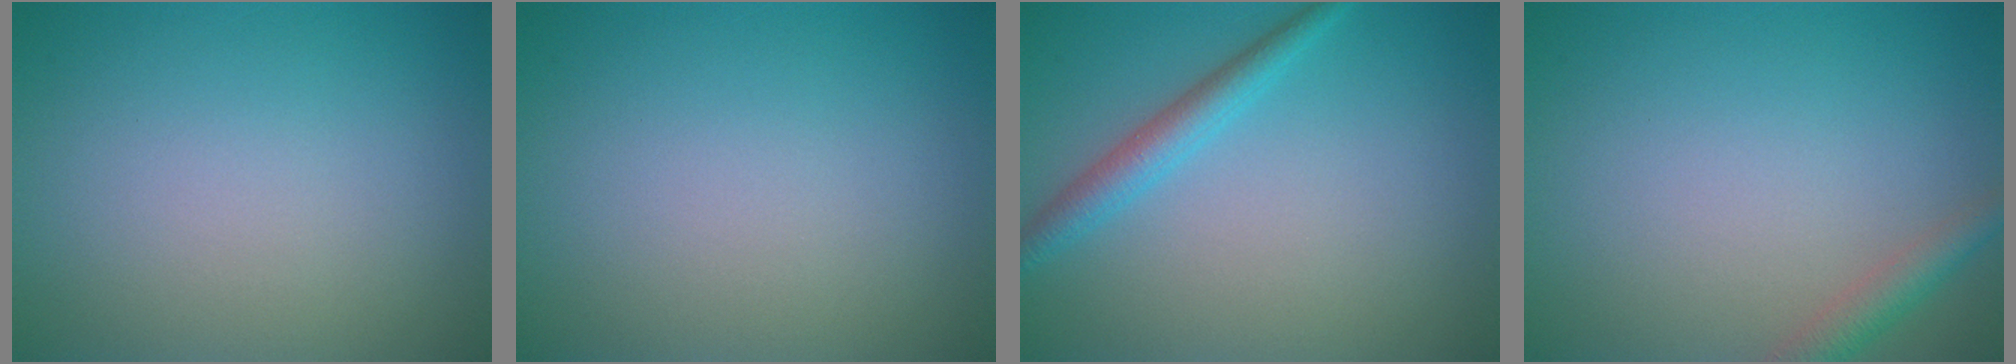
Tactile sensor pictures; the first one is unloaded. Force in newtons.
{"total": 0.0}
{"total": 2.5, "press": 2.5, "slide": 0.0}
{"total": 2.1, "press": 2.1, "slide": 0.1}